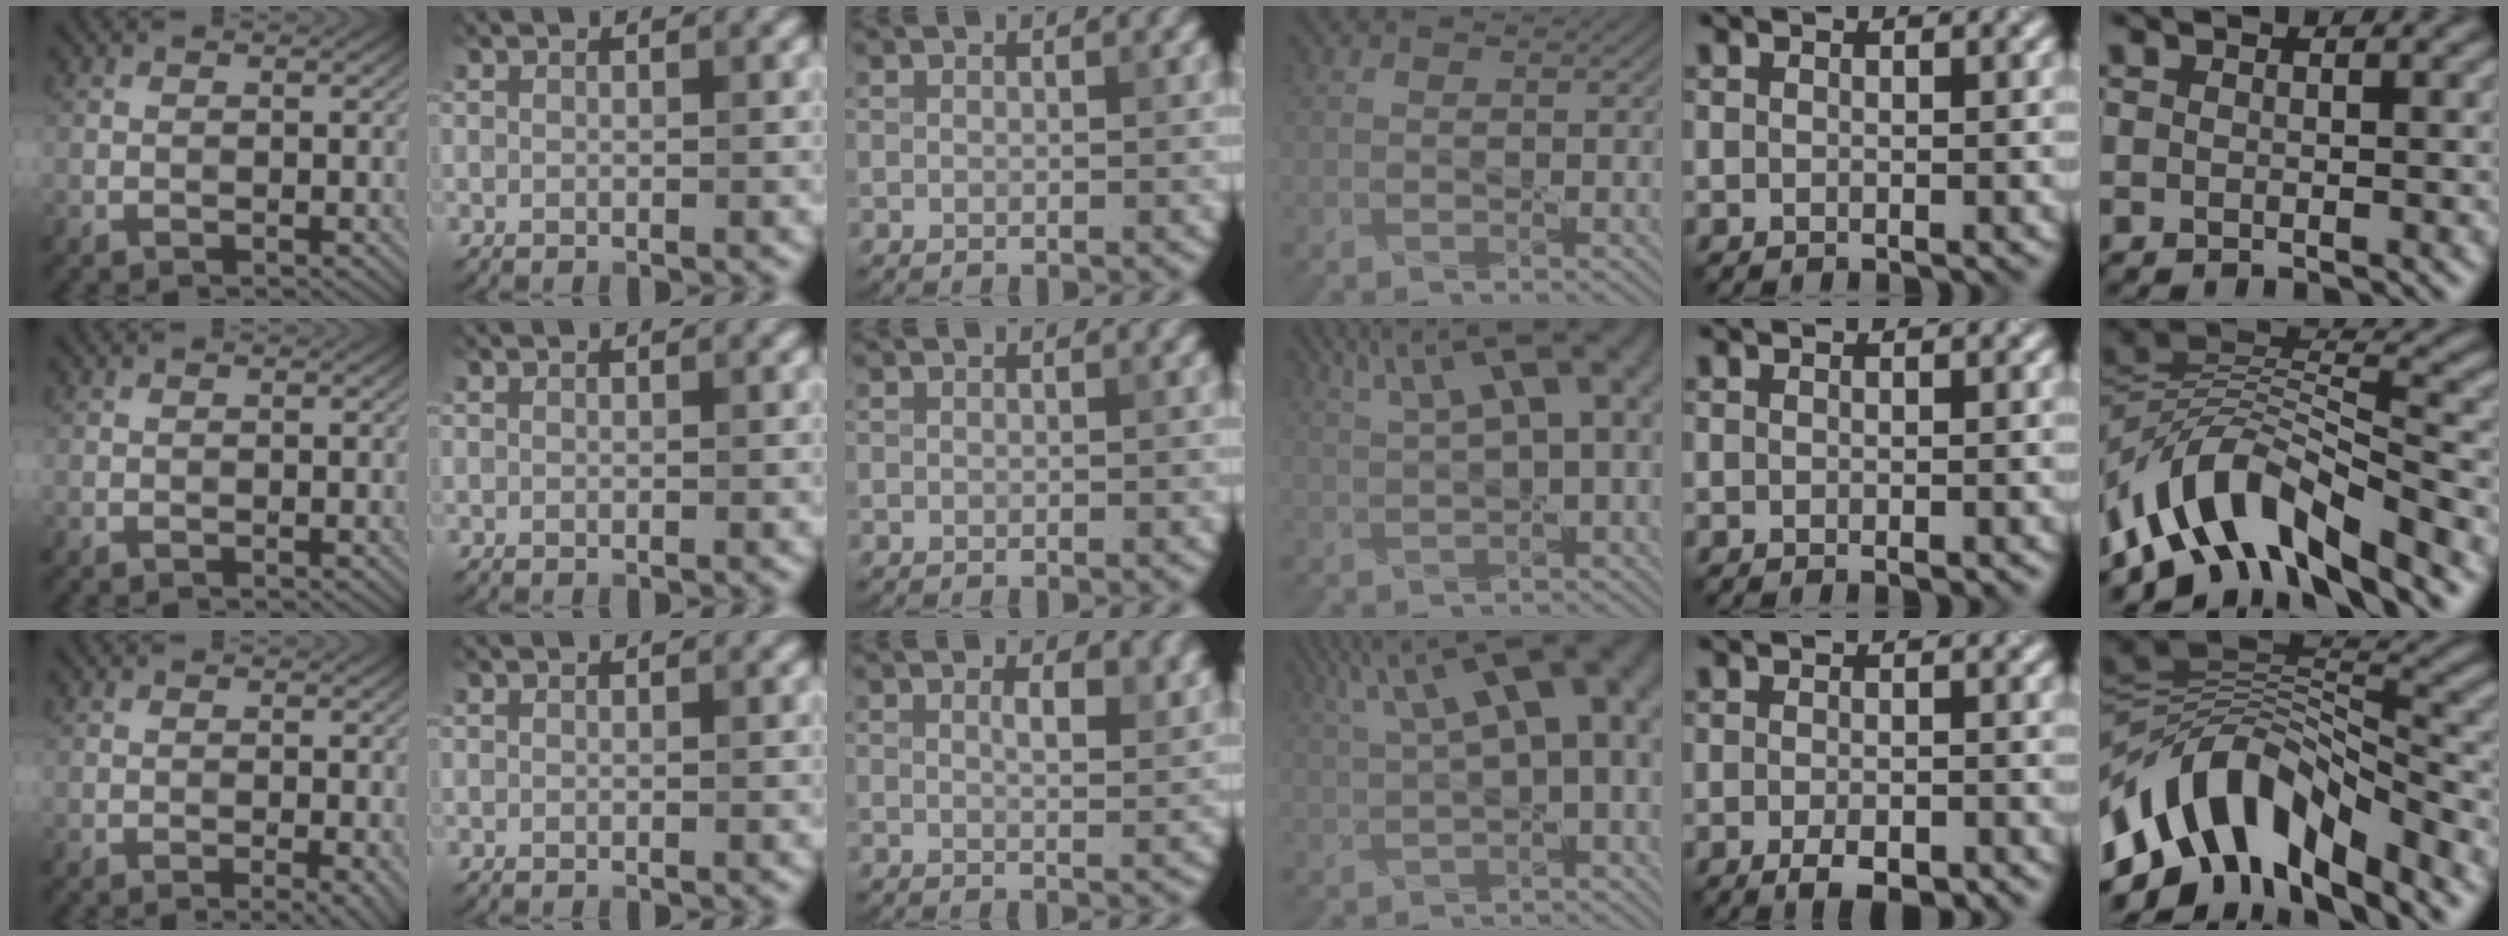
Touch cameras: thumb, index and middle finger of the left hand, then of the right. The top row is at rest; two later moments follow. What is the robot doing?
{"motion": "pour", "object": "sugar"}